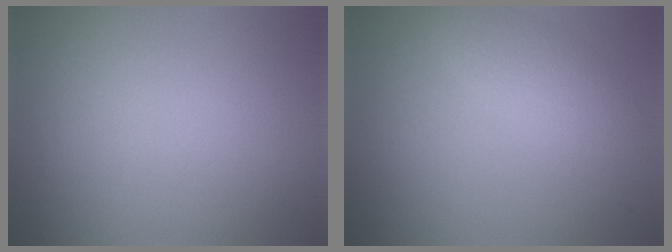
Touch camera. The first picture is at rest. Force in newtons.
{"total": 2.5, "press": 2.5, "slide": 0.1}